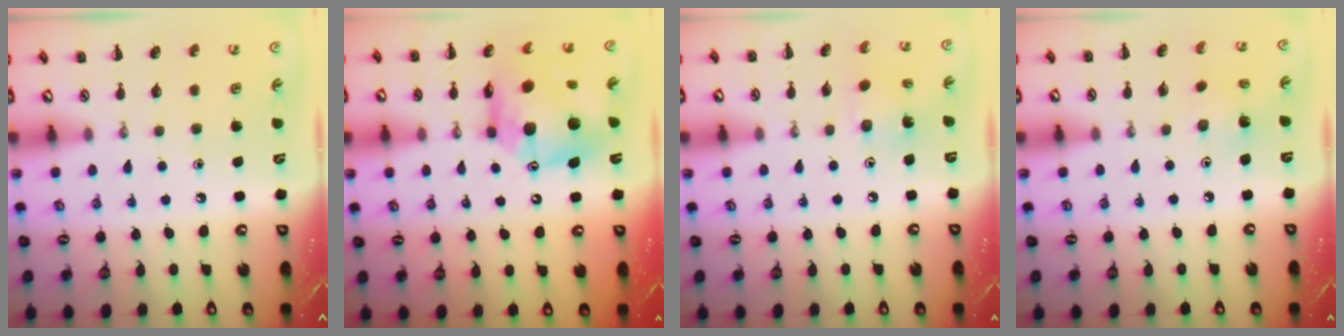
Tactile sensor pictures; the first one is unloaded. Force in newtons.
{"total": 13.1, "press": 12.5, "slide": 3.9}
{"total": 2.1, "press": 2.0, "slide": 0.5}
{"total": 2.0, "press": 1.9, "slide": 0.8}